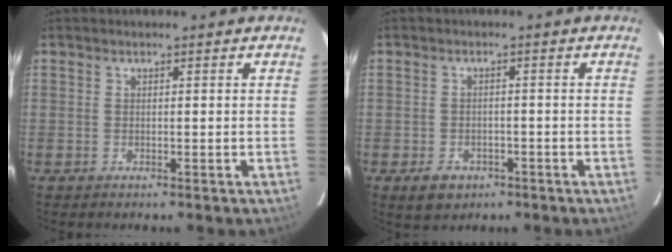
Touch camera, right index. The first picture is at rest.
{"total": 4.8, "force": [-2.7, 3.5, 2.0], "torque": [-0.047, 0.002, -0.034]}